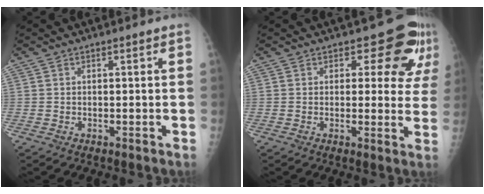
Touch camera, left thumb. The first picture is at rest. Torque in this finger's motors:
{"motor_torque": [0.01, 0.20, -0.19, -0.30, 0.02]}